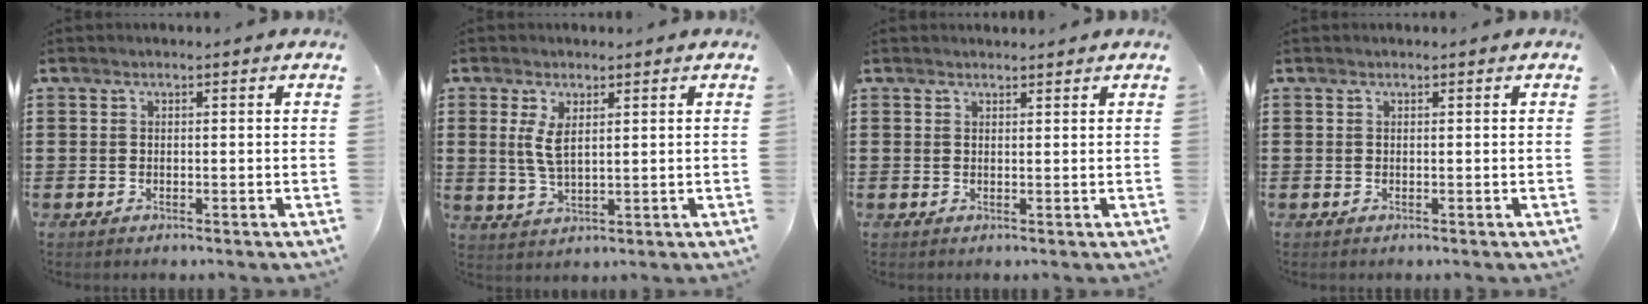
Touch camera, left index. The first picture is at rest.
{"total": 4.3, "force": [1.4, 1.7, 3.7], "torque": [-0.095, -0.001, 0.020]}
{"total": 1.2, "force": [1.2, 0.3, -0.1], "torque": [0.000, 0.002, 0.024]}
{"total": 0.0}